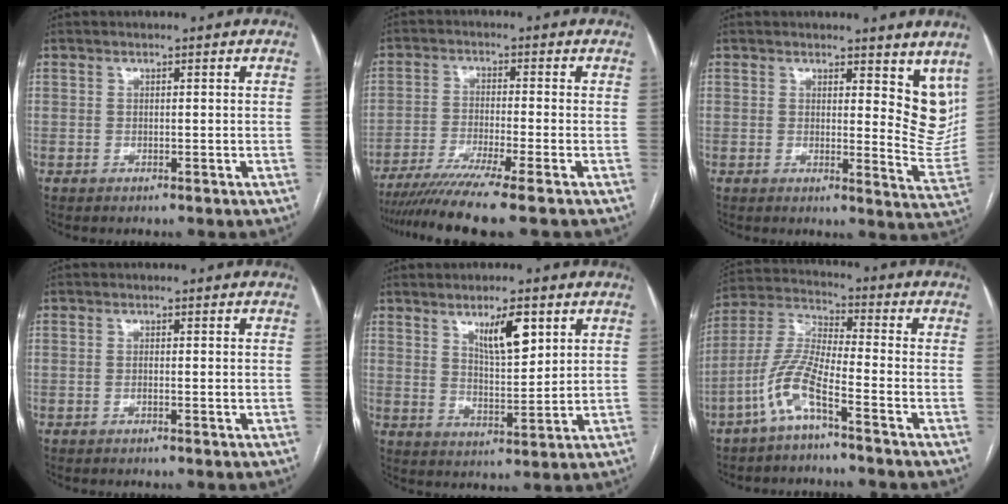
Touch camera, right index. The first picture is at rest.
{"total": 10.1, "force": [-7.9, -1.9, 5.9], "torque": [-0.088, -0.030, -0.128]}
{"total": 9.7, "force": [6.9, 3.6, 5.7], "torque": [-0.056, -0.035, 0.076]}
{"total": 1.1, "force": [-0.1, 0.3, 1.1], "torque": [-0.018, 0.000, -0.002]}
{"total": 7.0, "force": [3.7, 1.6, 5.7], "torque": [-0.102, -0.006, 0.068]}
{"total": 8.2, "force": [-4.7, 0.8, 6.7], "torque": [-0.160, 0.004, -0.100]}